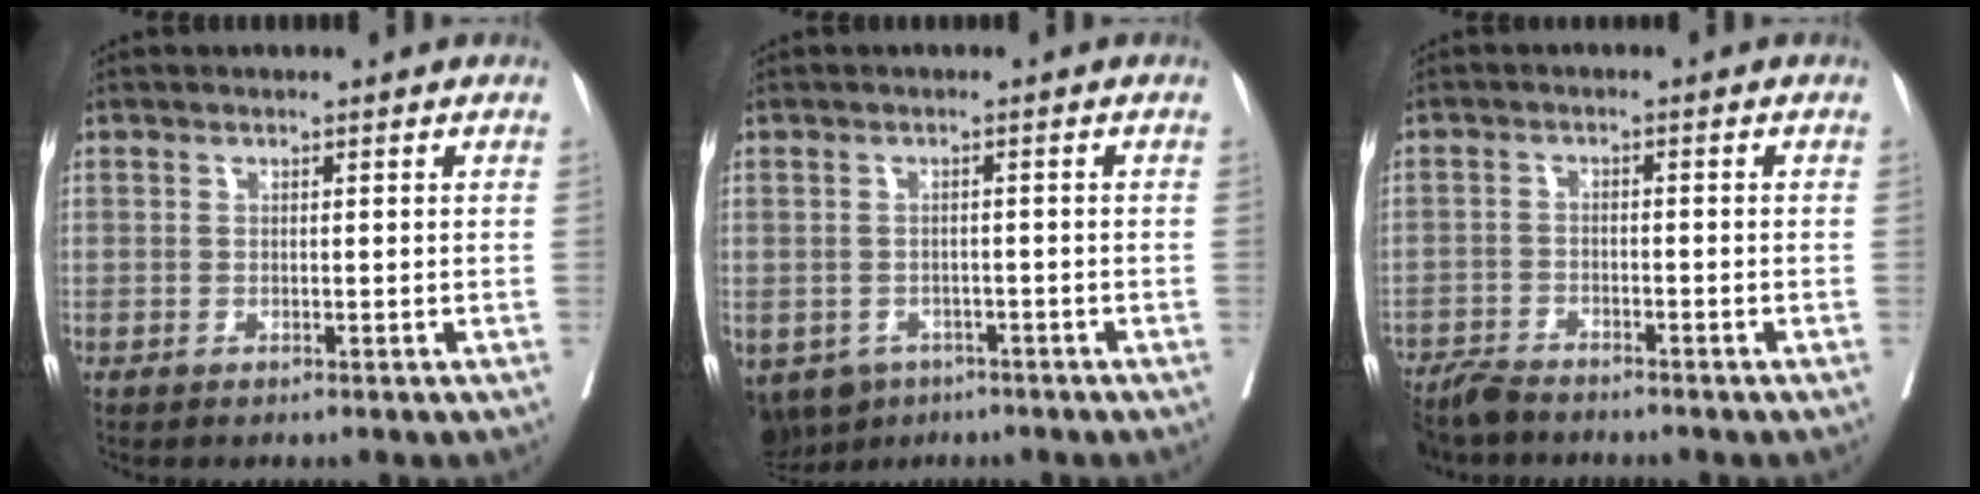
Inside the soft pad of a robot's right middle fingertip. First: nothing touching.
{"total": 7.3, "force": [-4.4, 5.4, 2.1], "torque": [-0.047, -0.005, -0.060]}
{"total": 5.7, "force": [-5.5, 0.7, 1.4], "torque": [-0.015, -0.017, -0.097]}